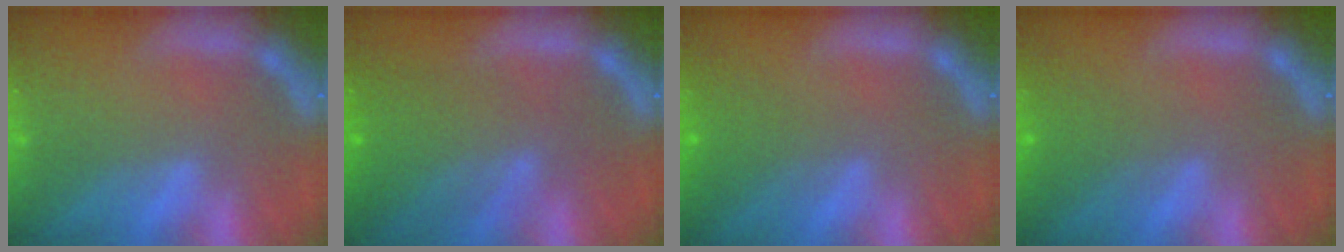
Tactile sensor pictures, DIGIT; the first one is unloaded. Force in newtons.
{"total": 6.0}
{"total": 2.4}
{"total": 2.4}